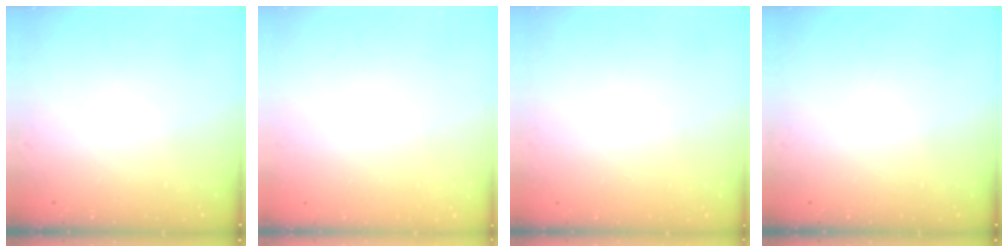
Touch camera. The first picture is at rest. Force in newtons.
{"total": 0.0}
{"total": 0.0}
{"total": 0.0}